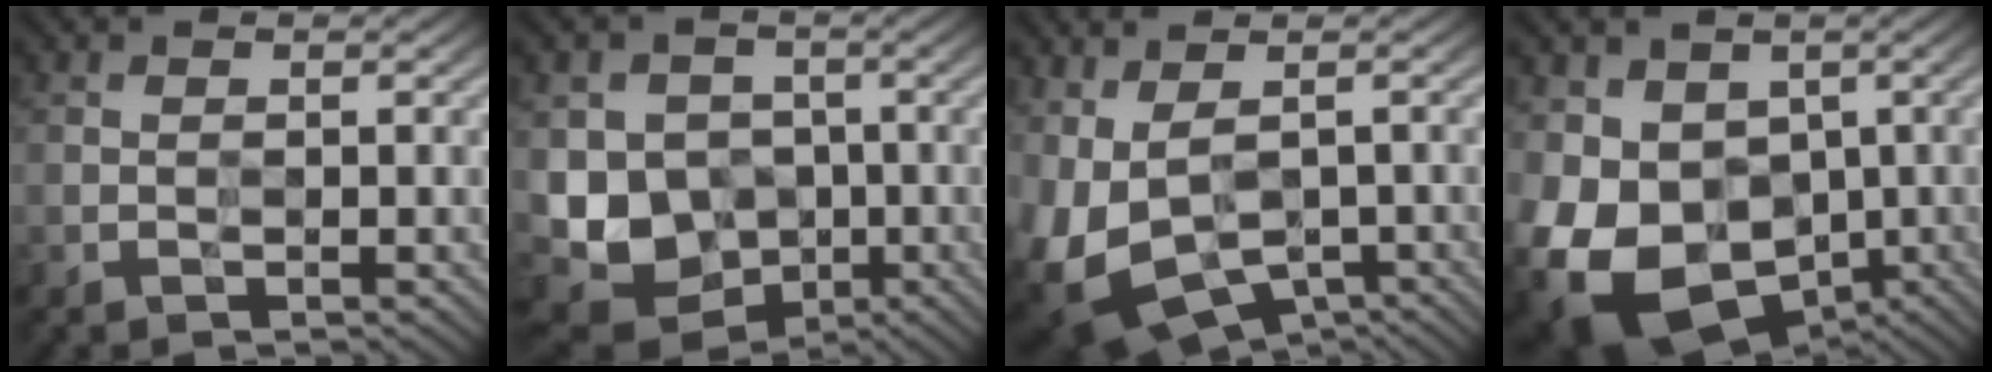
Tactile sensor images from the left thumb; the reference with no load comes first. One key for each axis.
{"total": 10.5, "fx": -2.0, "fy": 8.9, "fz": 5.3, "tx": -0.114, "ty": -0.027, "tz": -0.042}
{"total": 11.9, "fx": -2.1, "fy": 7.3, "fz": 9.1, "tx": -0.227, "ty": -0.038, "tz": 0.001}
{"total": 14.6, "fx": -3.3, "fy": 11.3, "fz": 8.5, "tx": -0.191, "ty": -0.029, "tz": -0.041}